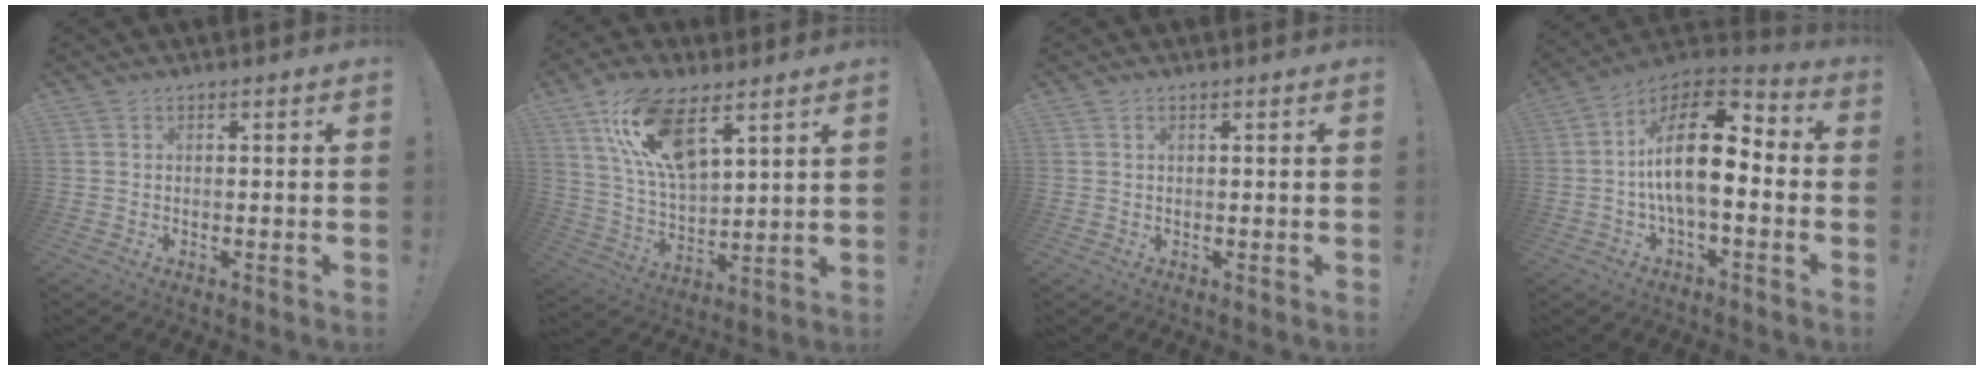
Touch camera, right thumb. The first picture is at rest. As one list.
[{"total": 16.7, "force": [9.5, 7.0, 11.8], "torque": [-0.229, -0.036, 0.171]}, {"total": 0.9, "force": [0.4, 0.2, 0.8], "torque": [-0.019, 0.002, 0.009]}, {"total": 18.1, "force": [0.5, 7.8, 16.3], "torque": [-0.281, 0.006, 0.007]}]